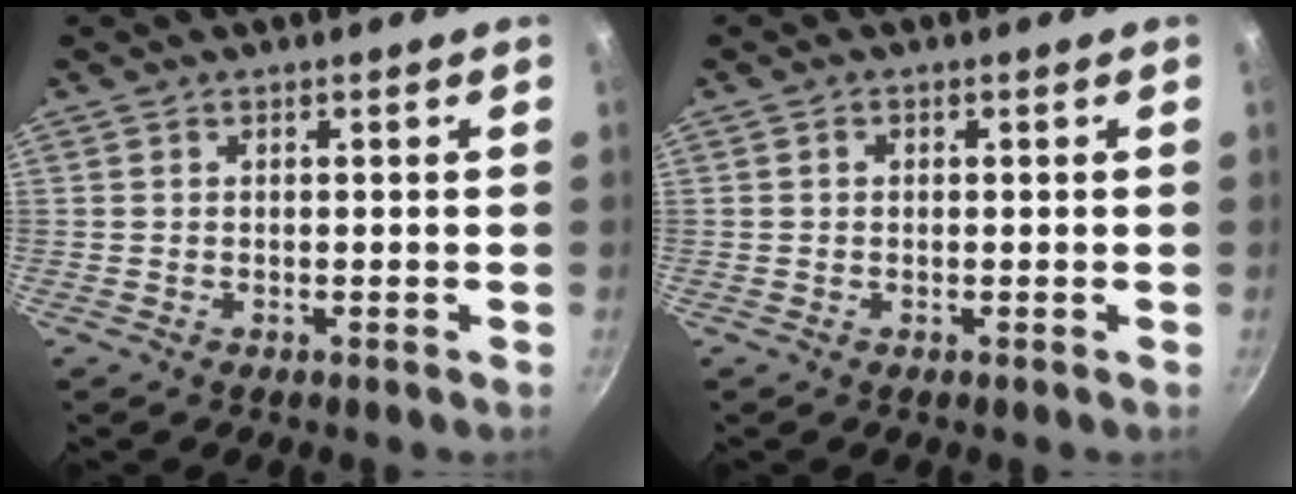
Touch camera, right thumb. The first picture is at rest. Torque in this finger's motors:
{"motor_torque": [-0.28, 0.01, 0.08, 0.01, -0.03]}